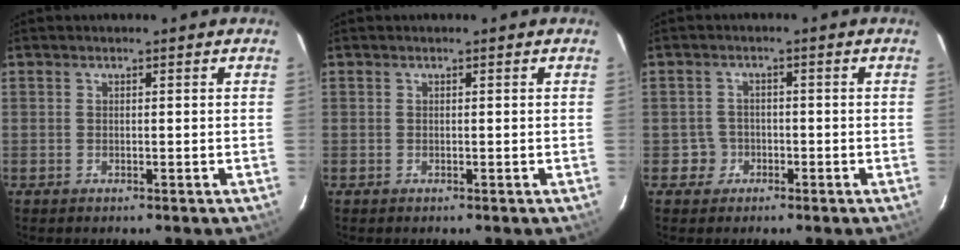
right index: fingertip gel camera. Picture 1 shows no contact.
{"total": 0.0}
{"total": 3.2, "force": [-1.3, 2.9, -0.5], "torque": [0.012, 0.019, -0.020]}